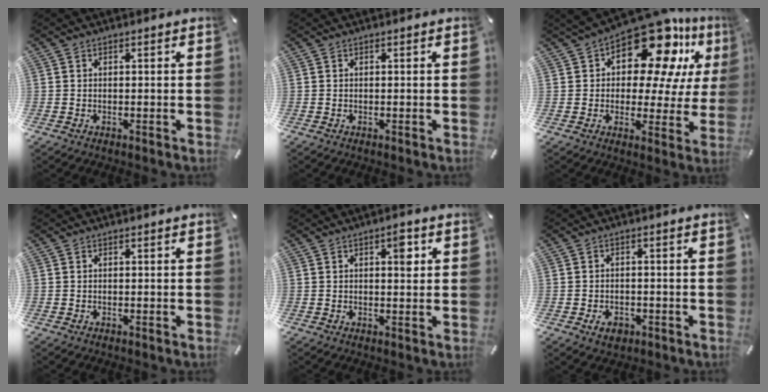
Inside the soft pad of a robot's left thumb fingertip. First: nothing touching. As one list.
[{"total": 0.0}, {"total": 19.0, "force": [11.9, 8.6, 12.1], "torque": [-0.207, -0.086, 0.199]}, {"total": 0.0}, {"total": 4.1, "force": [1.3, 1.8, 3.5], "torque": [-0.033, -0.011, 0.012]}, {"total": 3.5, "force": [-1.6, 2.5, 1.9], "torque": [-0.030, 0.001, -0.031]}]